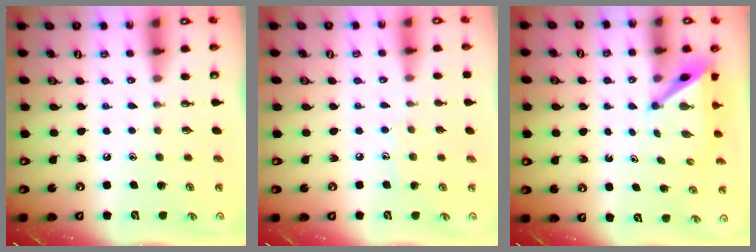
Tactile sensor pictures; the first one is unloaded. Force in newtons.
{"total": 5.4, "press": 5.4, "slide": 0.5}
{"total": 4.4, "press": 4.4, "slide": 0.4}